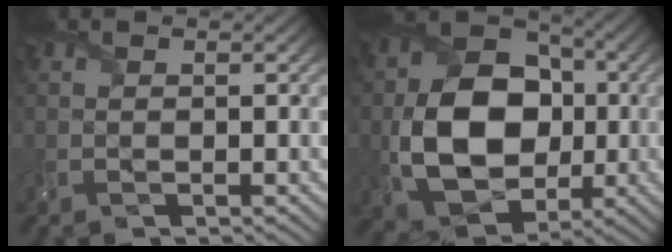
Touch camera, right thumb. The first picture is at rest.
{"total": 13.5, "force": [-1.0, 10.0, 9.0], "torque": [-0.169, -0.004, -0.014]}